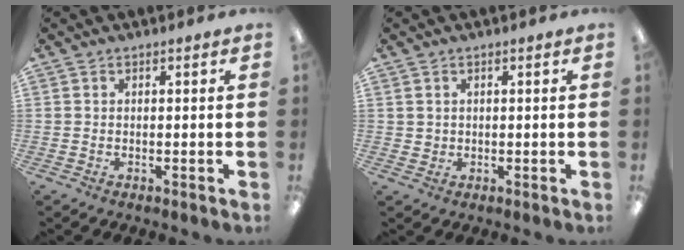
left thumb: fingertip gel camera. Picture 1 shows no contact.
{"total": 1.6, "force": [0.8, 1.3, 0.4], "torque": [-0.009, 0.004, 0.014]}